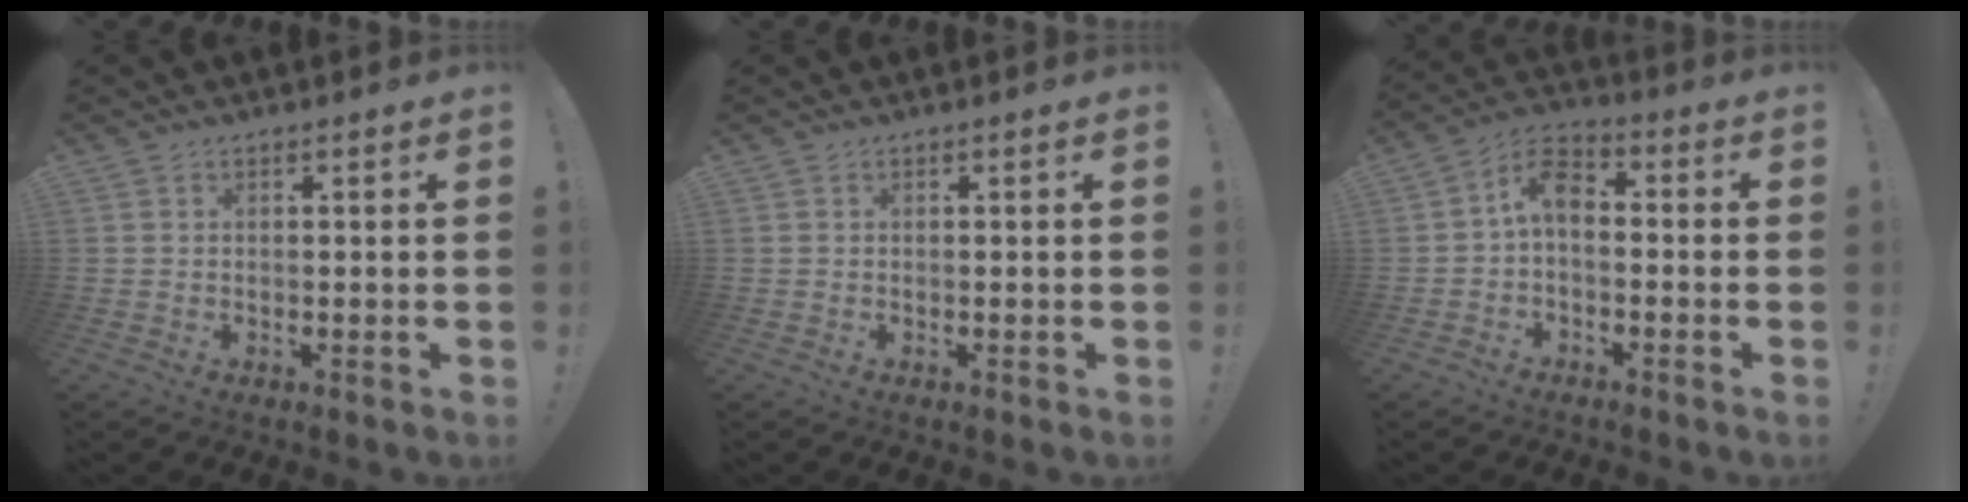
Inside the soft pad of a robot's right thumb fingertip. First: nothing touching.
{"total": 0.0}
{"total": 7.3, "force": [-0.2, 4.3, 6.0], "torque": [-0.117, 0.005, -0.003]}